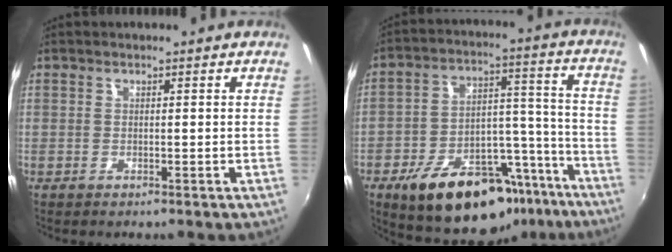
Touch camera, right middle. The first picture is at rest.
{"total": 24.0, "force": [-16.3, 11.7, 13.2], "torque": [-0.220, 0.039, -0.210]}